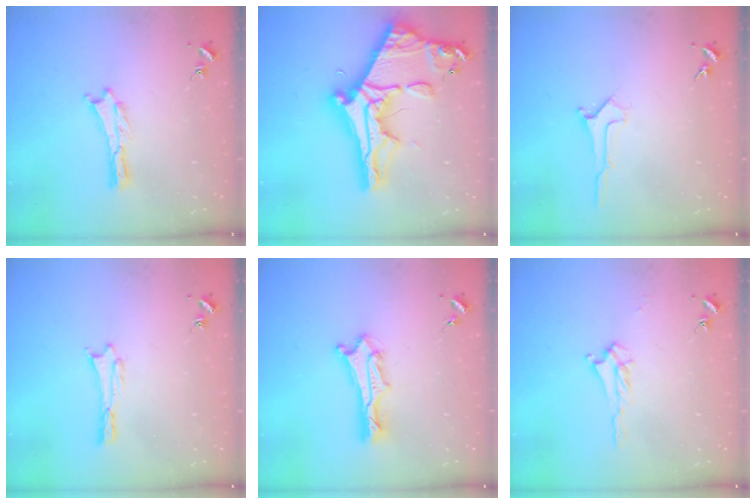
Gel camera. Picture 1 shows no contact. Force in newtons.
{"total": 14.3, "press": 14.3, "slide": 1.2}
{"total": 1.0, "press": 1.0, "slide": 0.0}
{"total": 0.7, "press": 0.7, "slide": 0.1}
{"total": 3.0, "press": 3.0, "slide": 0.2}
{"total": 2.4, "press": 2.4, "slide": 0.4}